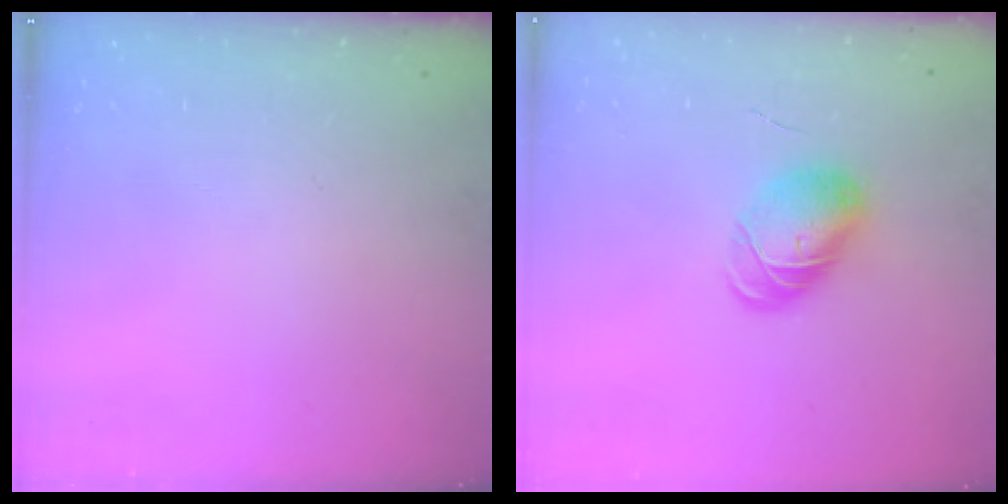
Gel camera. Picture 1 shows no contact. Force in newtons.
{"total": 8.6, "press": 8.6, "slide": 0.8}